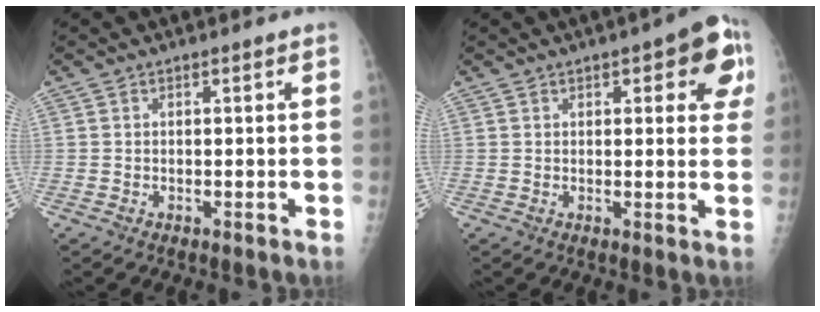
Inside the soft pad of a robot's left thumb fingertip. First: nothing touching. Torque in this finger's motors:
{"motor_torque": [-0.01, 0.14, -0.31, -0.22, 0.12]}